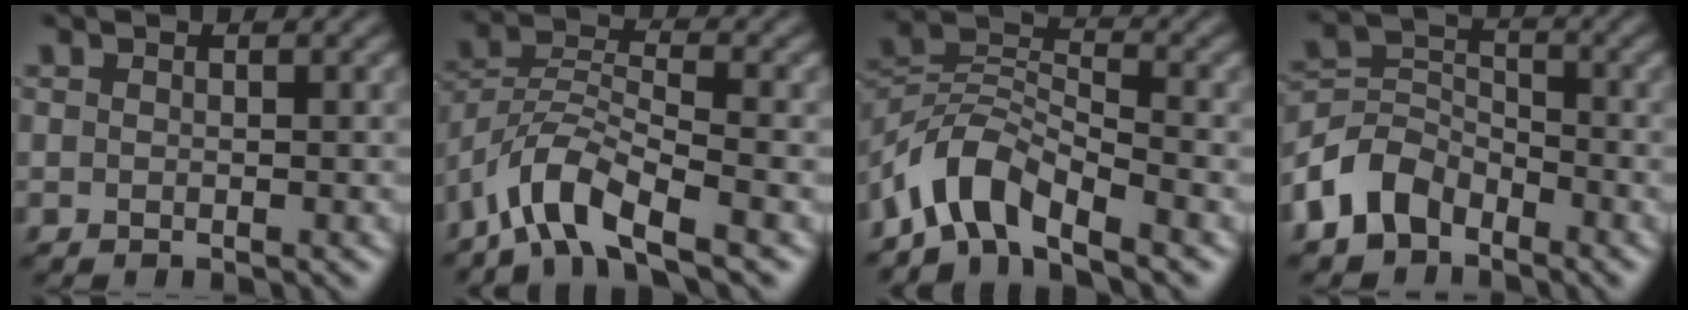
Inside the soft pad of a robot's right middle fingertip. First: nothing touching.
{"total": 6.6, "force": [-4.6, 1.9, 4.3], "torque": [-0.080, 0.003, -0.098]}
{"total": 5.7, "force": [-4.4, 2.0, 3.0], "torque": [-0.049, 0.006, -0.097]}
{"total": 5.0, "force": [-3.2, 3.3, 2.0], "torque": [-0.045, 0.004, -0.075]}